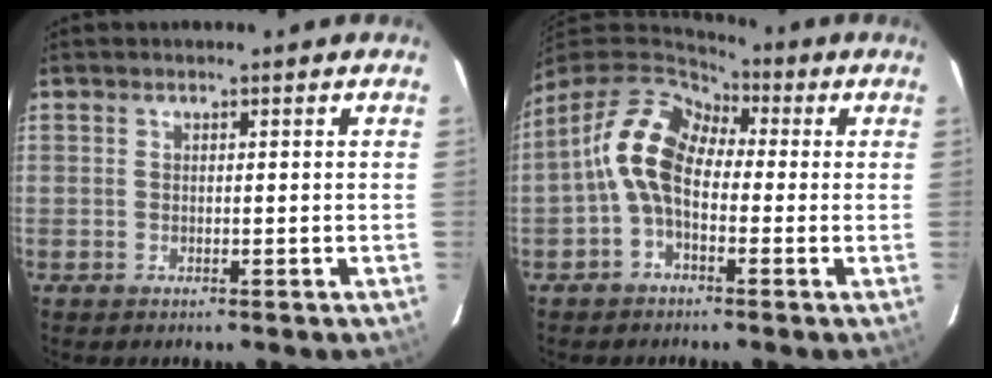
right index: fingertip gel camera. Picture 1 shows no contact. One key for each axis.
{"total": 11.2, "fx": -0.4, "fy": 7.3, "fz": 8.4, "tx": -0.162, "ty": 0.030, "tz": -0.021}